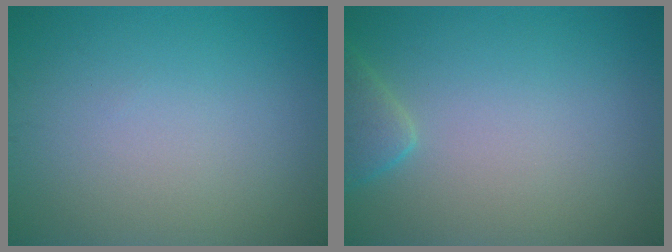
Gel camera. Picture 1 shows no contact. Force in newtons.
{"total": 2.0, "press": 2.0, "slide": 0.2}